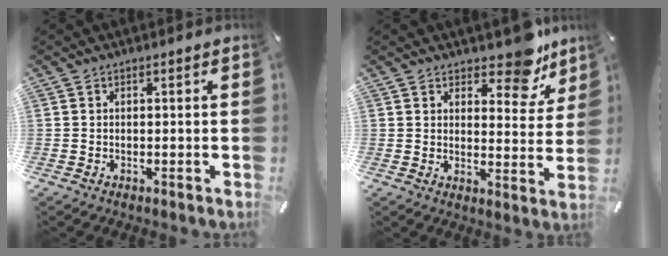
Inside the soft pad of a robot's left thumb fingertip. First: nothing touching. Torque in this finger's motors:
{"motor_torque": [0.48, -0.55, 0.18, -0.21, 0.01]}